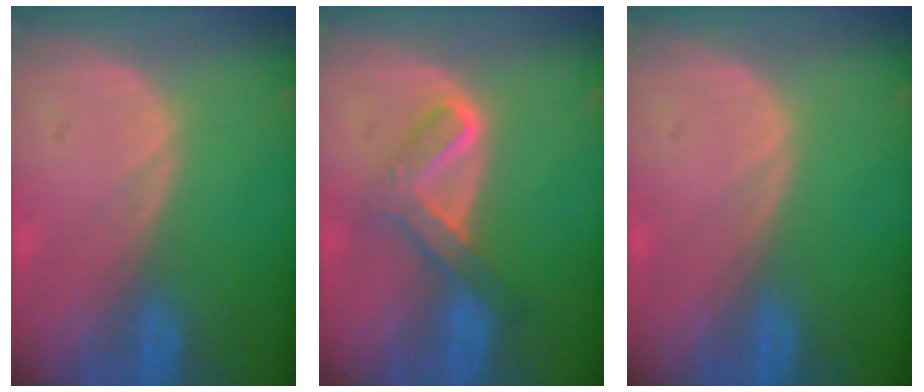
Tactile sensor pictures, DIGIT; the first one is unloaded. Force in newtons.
{"total": 5.2, "press": 5.1, "slide": 0.3}
{"total": 0.0}